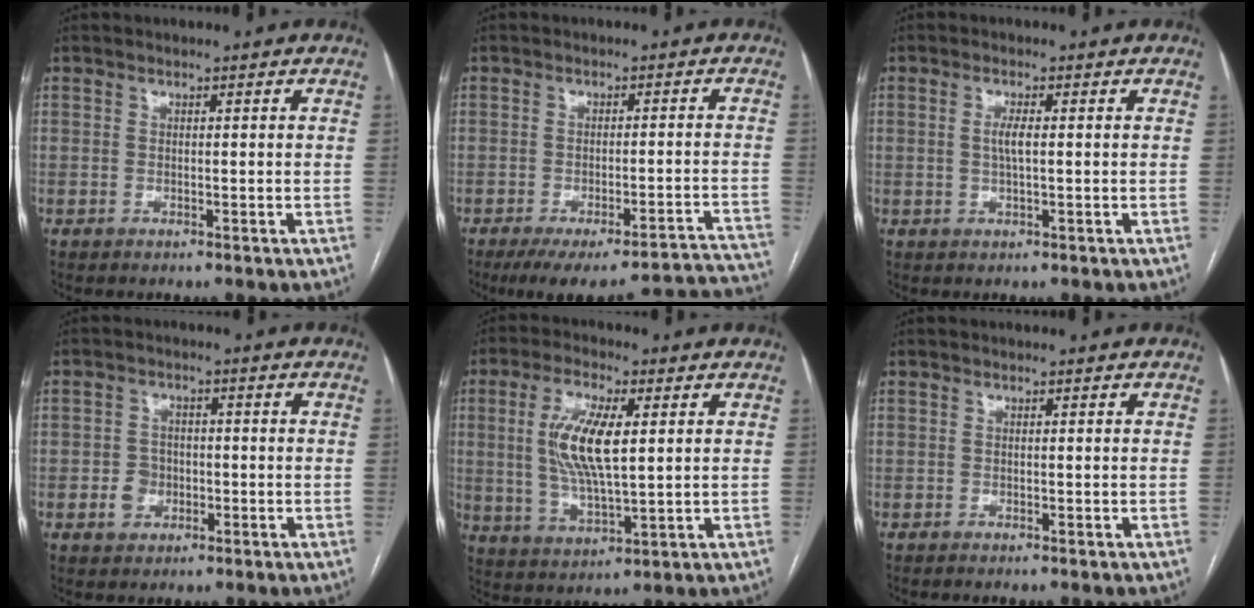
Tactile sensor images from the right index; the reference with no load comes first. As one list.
[{"total": 20.5, "force": [-19.4, 1.7, 6.4], "torque": [-0.019, 0.001, -0.238]}, {"total": 2.3, "force": [0.1, 0.2, 2.3], "torque": [-0.048, -0.001, 0.003]}, {"total": 3.6, "force": [-1.2, 3.1, 1.5], "torque": [-0.024, 0.008, -0.014]}, {"total": 10.5, "force": [2.0, 2.8, 9.9], "torque": [-0.205, 0.001, 0.041]}, {"total": 1.2, "force": [-1.0, -0.1, 0.5], "torque": [-0.005, 0.001, -0.013]}]